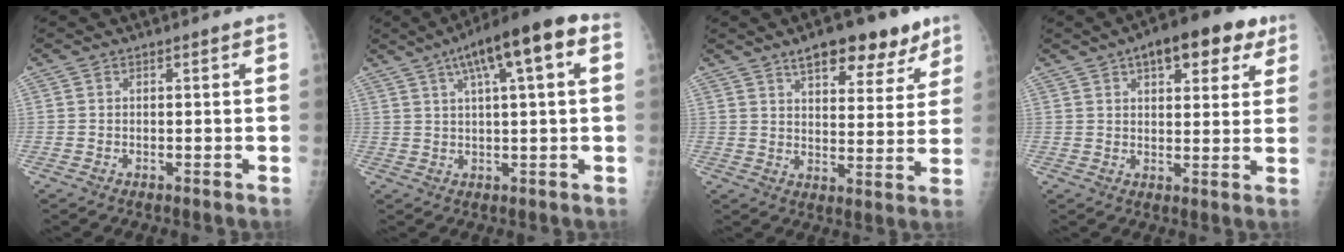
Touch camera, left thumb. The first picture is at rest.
{"total": 13.0, "force": [5.2, 2.8, 11.6], "torque": [-0.180, 0.022, 0.075]}
{"total": 13.6, "force": [9.0, 5.6, 8.5], "torque": [-0.077, -0.040, 0.131]}
{"total": 12.9, "force": [6.7, 6.0, 9.3], "torque": [-0.085, -0.003, 0.086]}